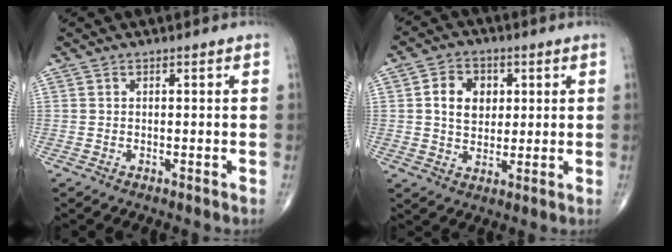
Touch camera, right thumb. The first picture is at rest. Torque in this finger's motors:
{"motor_torque": [-0.20, 0.48, 0.14, 0.10, 0.05]}